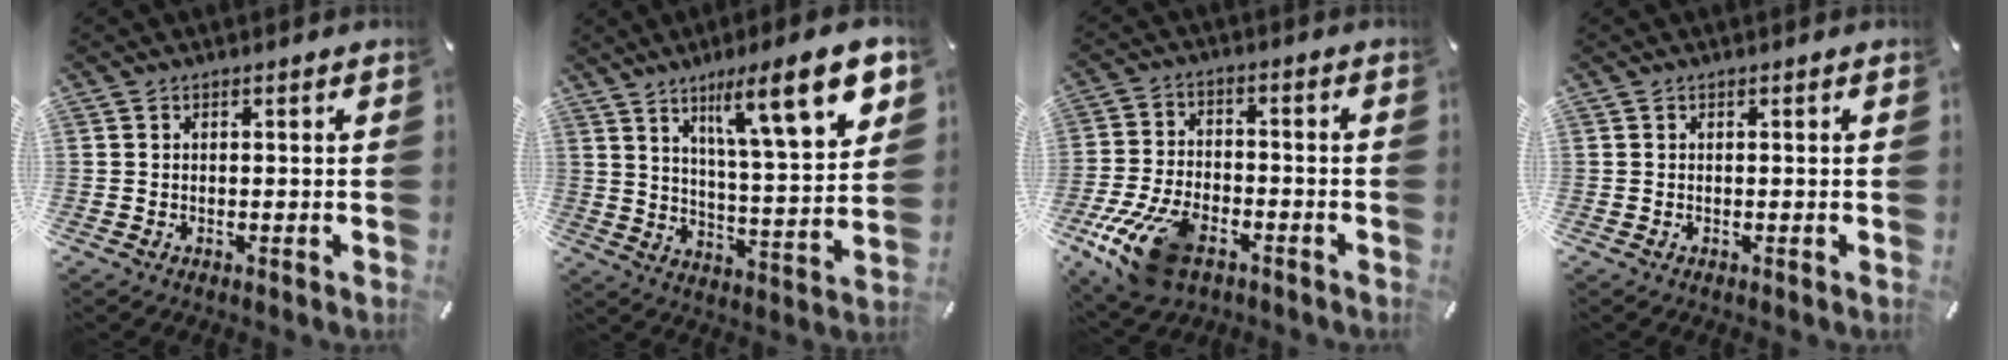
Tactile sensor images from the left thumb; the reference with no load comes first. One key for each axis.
{"total": 17.9, "fx": 10.0, "fy": 3.9, "fz": 14.3, "tx": -0.218, "ty": -0.055, "tz": 0.152}
{"total": 15.1, "fx": -8.3, "fy": 8.1, "fz": 9.7, "tx": -0.197, "ty": 0.036, "tz": -0.142}
{"total": 0.0}